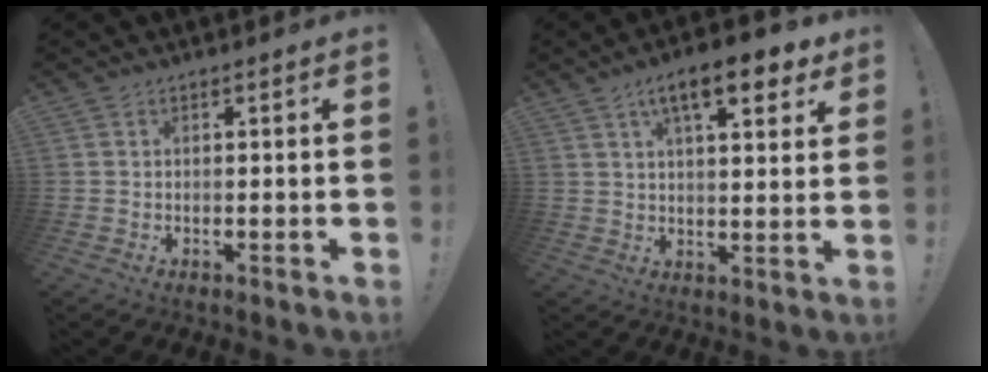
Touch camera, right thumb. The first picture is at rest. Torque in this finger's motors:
{"motor_torque": [0.10, 0.31, 0.60, 0.04, 0.12]}